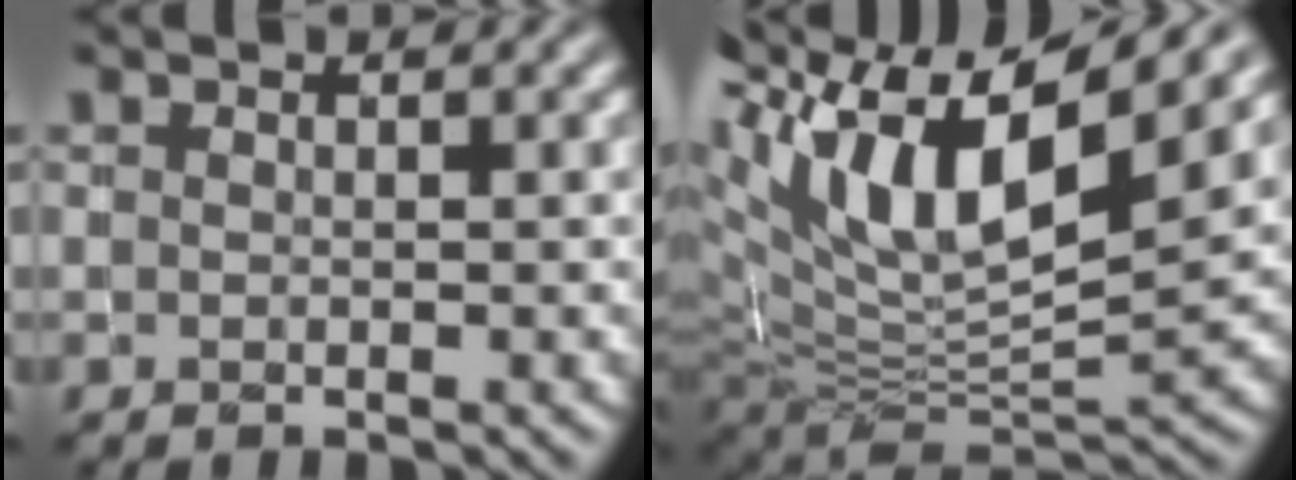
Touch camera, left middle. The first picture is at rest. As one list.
[{"total": 12.7, "force": [5.5, 4.7, 10.4], "torque": [-0.178, 0.018, 0.094]}]